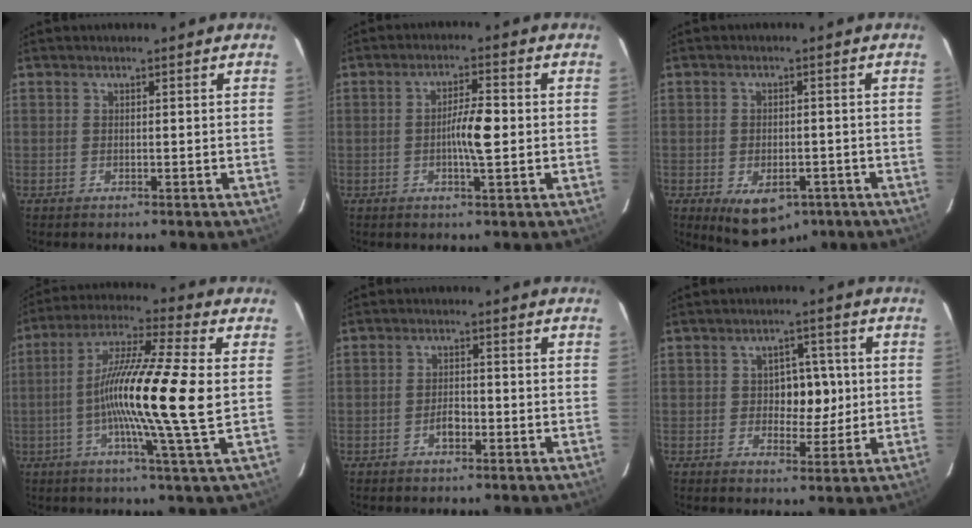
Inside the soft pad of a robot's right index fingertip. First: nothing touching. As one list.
[{"total": 5.1, "force": [-0.5, 0.5, 5.0], "torque": [-0.091, 0.004, -0.010]}, {"total": 8.2, "force": [-4.5, 4.7, 5.0], "torque": [-0.073, -0.006, -0.058]}, {"total": 16.3, "force": [-0.9, -1.1, 16.2], "torque": [-0.291, -0.006, -0.032]}, {"total": 2.4, "force": [-1.1, 1.2, 1.8], "torque": [-0.030, 0.005, -0.020]}, {"total": 5.7, "force": [0.2, 3.6, 4.3], "torque": [-0.056, 0.013, 0.009]}]